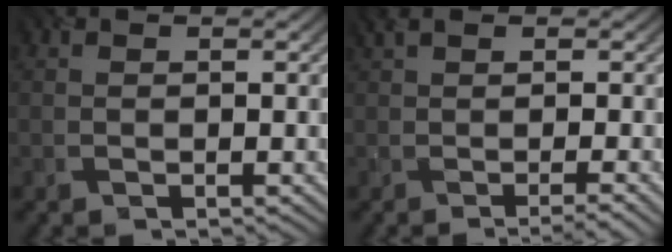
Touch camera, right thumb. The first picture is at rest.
{"total": 3.2, "force": [-0.4, 0.7, 3.1], "torque": [-0.045, 0.008, -0.011]}